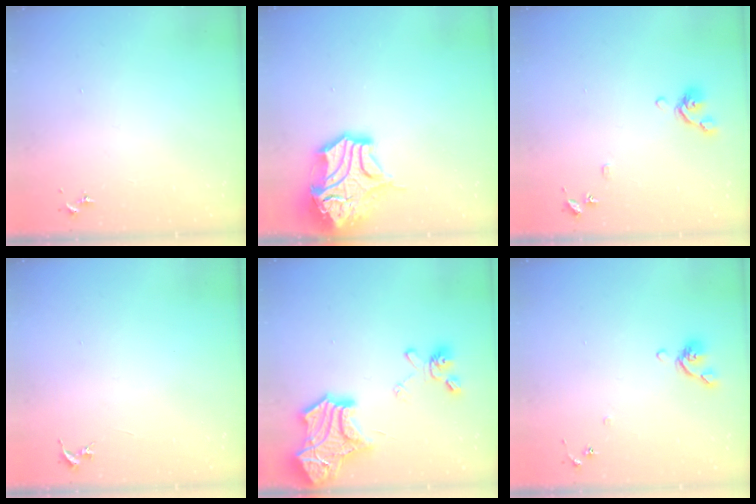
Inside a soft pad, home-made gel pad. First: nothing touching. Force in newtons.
{"total": 16.8, "press": 16.6, "slide": 2.5}
{"total": 8.6, "press": 8.5, "slide": 1.3}
{"total": 0.0}
{"total": 24.1, "press": 24.0, "slide": 2.2}
{"total": 6.9, "press": 6.8, "slide": 1.5}